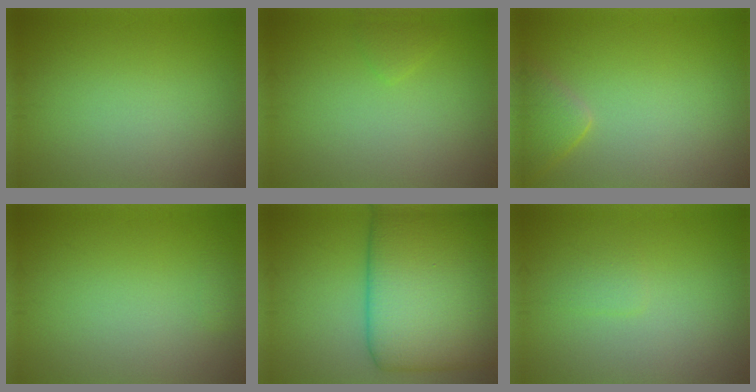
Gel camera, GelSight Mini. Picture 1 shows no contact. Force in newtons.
{"total": 0.9, "press": 0.9, "slide": 0.1}
{"total": 2.6, "press": 2.6, "slide": 0.2}
{"total": 0.6, "press": 0.6, "slide": 0.1}
{"total": 14.0, "press": 14.0, "slide": 0.6}
{"total": 0.9, "press": 0.9, "slide": 0.1}